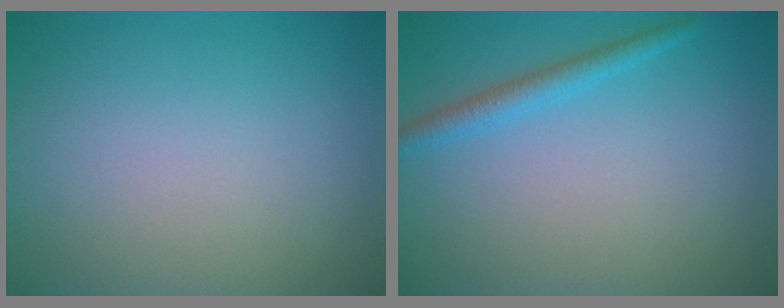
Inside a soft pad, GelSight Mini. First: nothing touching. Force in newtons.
{"total": 2.0, "press": 2.0, "slide": 0.1}